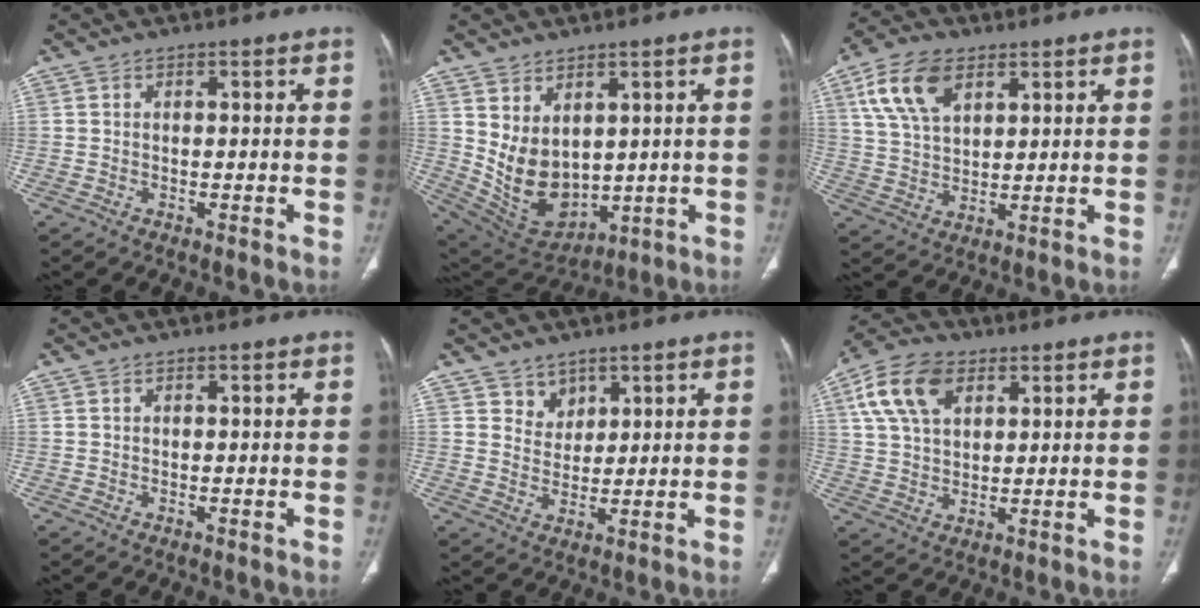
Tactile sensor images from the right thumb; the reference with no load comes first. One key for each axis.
{"total": 12.1, "fx": 1.8, "fy": 8.4, "fz": 8.5, "tx": -0.127, "ty": -0.020, "tz": 0.075}
{"total": 11.2, "fx": 5.2, "fy": 6.6, "fz": 7.4, "tx": -0.131, "ty": -0.007, "tz": 0.102}
{"total": 0.0}
{"total": 3.9, "fx": 2.8, "fy": 2.7, "fz": 0.0, "tx": 0.028, "ty": -0.024, "tz": 0.051}
{"total": 11.9, "fx": 4.9, "fy": 7.5, "fz": 7.9, "tx": -0.143, "ty": 0.004, "tz": 0.090}